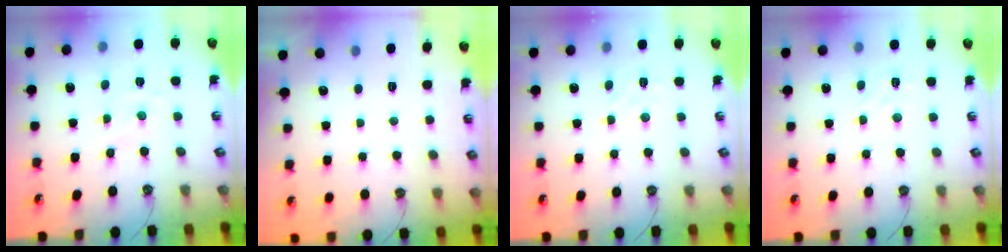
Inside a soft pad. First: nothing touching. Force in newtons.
{"total": 0.0}
{"total": 1.9, "press": 1.8, "slide": 0.6}
{"total": 2.9, "press": 2.8, "slide": 0.5}